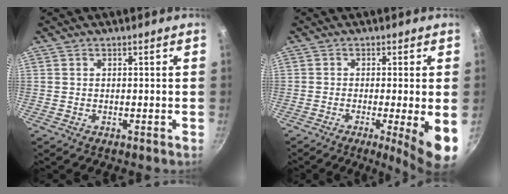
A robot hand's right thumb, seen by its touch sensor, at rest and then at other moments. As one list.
[{"total": 8.7, "force": [-2.0, 0.7, 8.4], "torque": [-0.116, -0.006, -0.027]}]